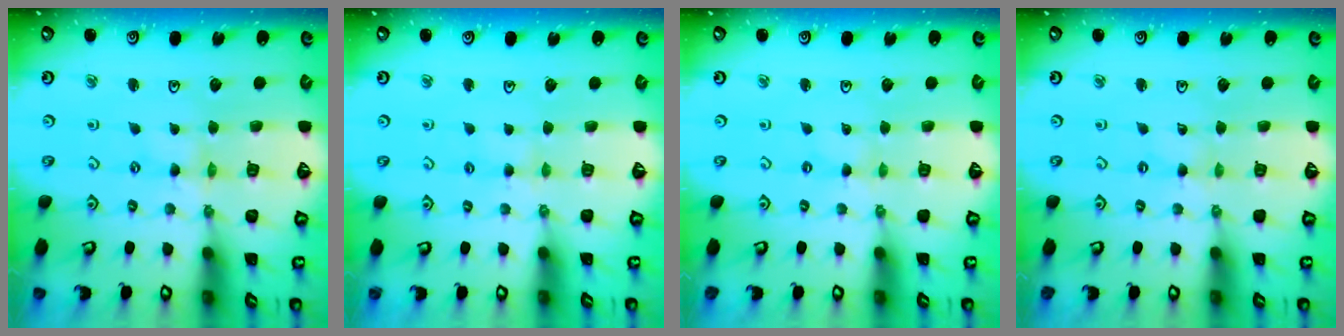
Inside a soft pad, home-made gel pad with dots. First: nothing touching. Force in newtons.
{"total": 2.6, "press": 2.6, "slide": 0.4}
{"total": 0.0}
{"total": 0.0}